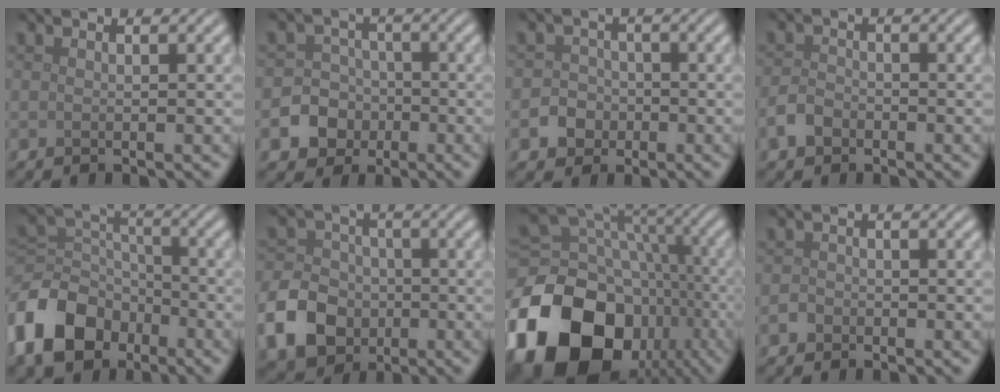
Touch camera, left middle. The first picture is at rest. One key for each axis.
{"total": 5.4, "fx": -2.1, "fy": 4.9, "fz": 1.2, "tx": -0.001, "ty": 0.000, "tz": -0.060}
{"total": 2.5, "fx": -0.9, "fy": 2.2, "fz": 0.7, "tx": 0.005, "ty": 0.003, "tz": -0.023}
{"total": 2.0, "fx": -1.3, "fy": 1.3, "fz": 0.8, "tx": -0.013, "ty": 0.003, "tz": -0.031}
{"total": 9.1, "fx": -4.8, "fy": 6.3, "fz": 4.5, "tx": -0.093, "ty": -0.002, "tz": -0.112}
{"total": 7.5, "fx": -2.9, "fy": 5.8, "fz": 3.7, "tx": -0.078, "ty": -0.007, "tz": -0.066}
{"total": 22.7, "fx": -9.5, "fy": 17.6, "fz": 10.7, "tx": -0.223, "ty": -0.051, "tz": -0.146}
{"total": 1.1, "fx": -0.6, "fy": 0.8, "fz": 0.3, "tx": -0.002, "ty": 0.001, "tz": -0.014}